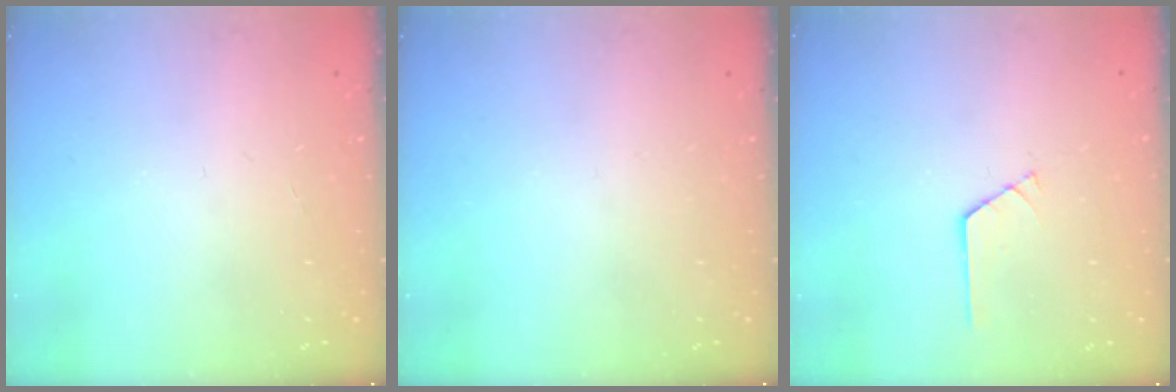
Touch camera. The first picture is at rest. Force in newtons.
{"total": 0.0}
{"total": 0.7, "press": 0.6, "slide": 0.1}